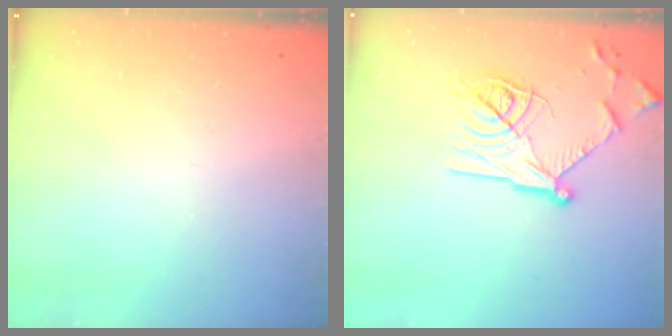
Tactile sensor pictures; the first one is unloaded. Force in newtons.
{"total": 18.1, "press": 18.1, "slide": 1.0}